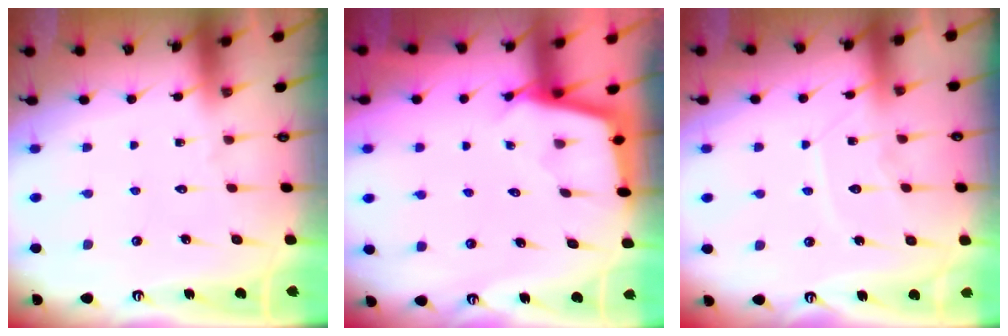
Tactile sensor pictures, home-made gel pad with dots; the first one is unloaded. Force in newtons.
{"total": 2.5, "press": 2.5, "slide": 0.1}
{"total": 8.2, "press": 8.2, "slide": 0.7}